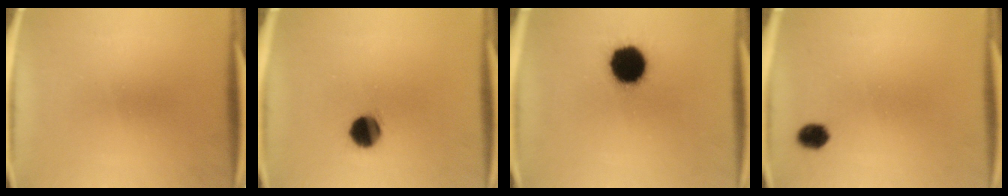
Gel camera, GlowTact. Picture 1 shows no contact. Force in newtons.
{"total": 7.6}
{"total": 15.4}
{"total": 3.3}